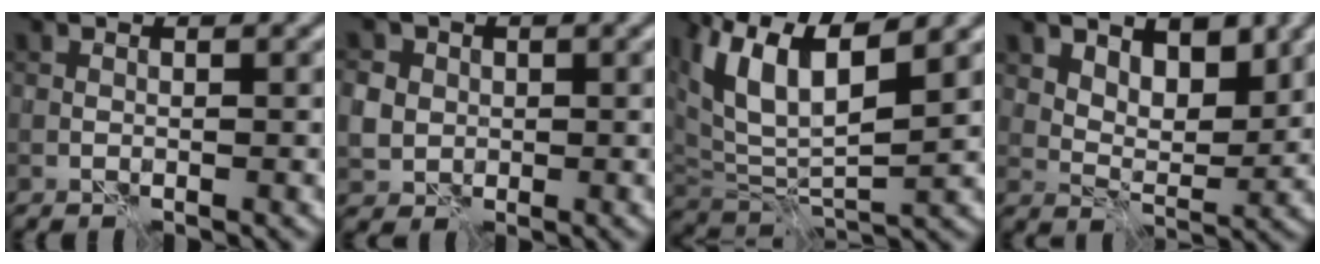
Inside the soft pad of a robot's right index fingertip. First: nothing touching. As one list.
[{"total": 4.4, "force": [0.8, 4.1, 1.6], "torque": [-0.040, 0.015, 0.007]}, {"total": 9.3, "force": [5.1, 3.4, 7.0], "torque": [-0.147, 0.008, 0.093]}, {"total": 4.2, "force": [2.7, 2.3, 2.3], "torque": [-0.040, -0.018, 0.045]}]